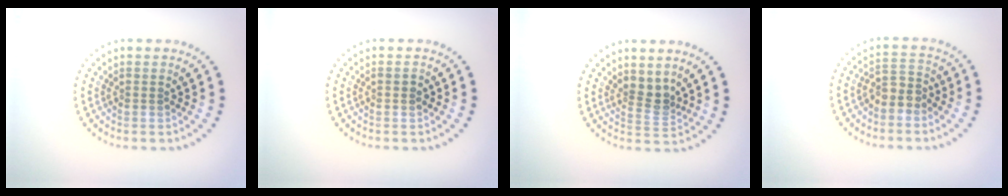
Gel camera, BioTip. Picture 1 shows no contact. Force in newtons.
{"total": 0.9, "press": 0.9, "slide": 0.2}
{"total": 2.5, "press": 1.8, "slide": 1.6}
{"total": 2.2, "press": 1.8, "slide": 1.4}